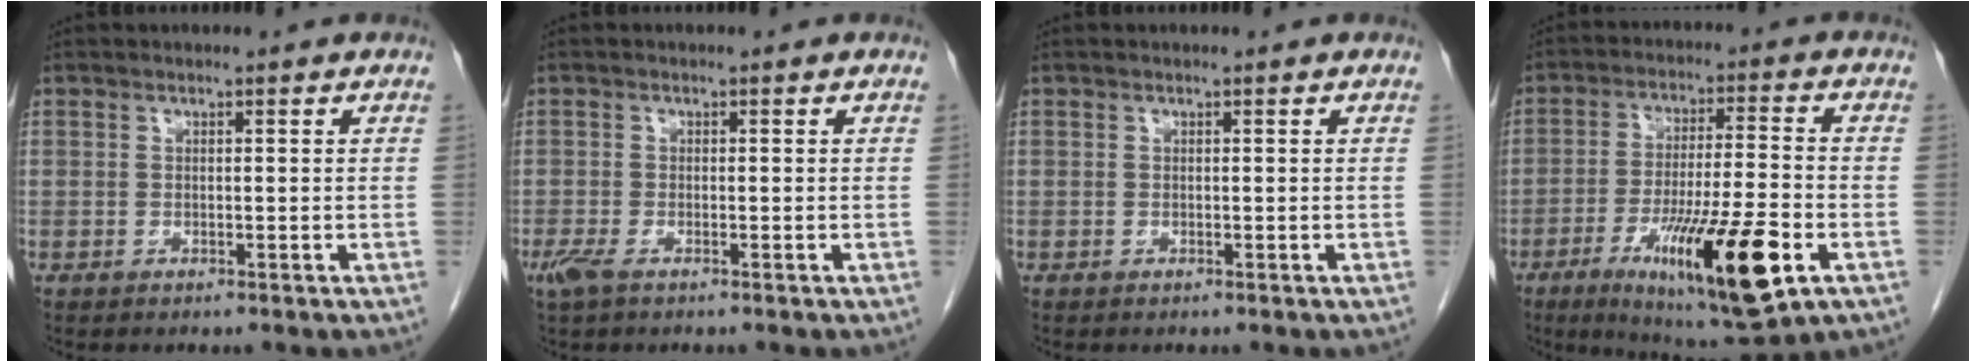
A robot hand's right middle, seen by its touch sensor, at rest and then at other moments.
{"total": 2.2, "force": [-1.3, 0.6, 1.6], "torque": [-0.042, -0.006, -0.026]}
{"total": 0.0}
{"total": 17.4, "force": [-7.2, 2.0, 15.8], "torque": [-0.258, -0.028, -0.108]}